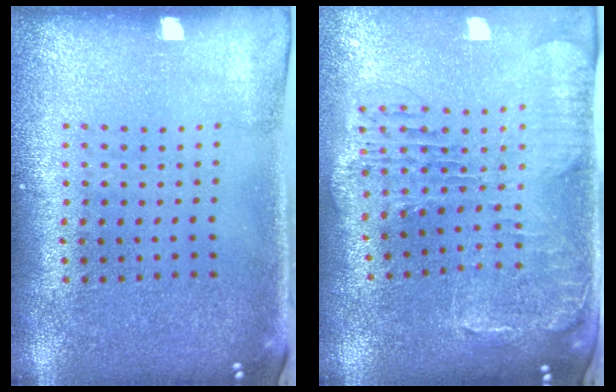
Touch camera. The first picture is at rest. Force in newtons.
{"total": 1.6, "press": 1.5, "slide": 0.4}